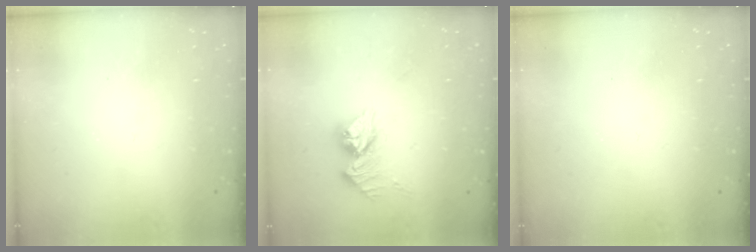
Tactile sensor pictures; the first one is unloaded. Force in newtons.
{"total": 10.6, "press": 10.6, "slide": 1.0}
{"total": 0.0}